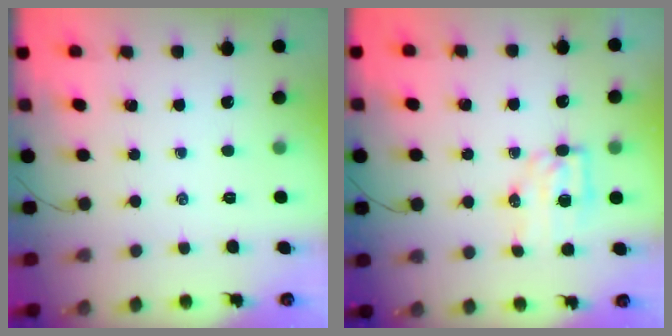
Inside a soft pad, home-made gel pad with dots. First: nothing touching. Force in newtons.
{"total": 6.5, "press": 6.4, "slide": 1.0}